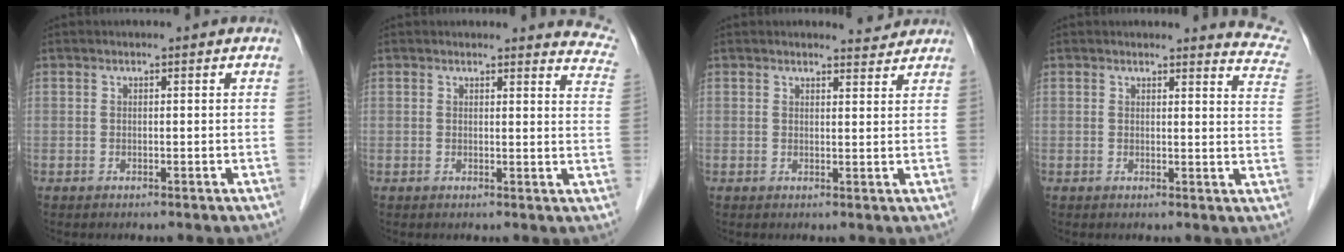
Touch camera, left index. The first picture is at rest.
{"total": 8.5, "force": [8.4, 1.3, 0.6], "torque": [0.032, -0.059, 0.047]}
{"total": 2.4, "force": [2.4, 0.3, -0.2], "torque": [-0.006, -0.011, 0.027]}
{"total": 7.8, "force": [7.8, 0.4, 0.2], "torque": [0.018, -0.073, 0.049]}